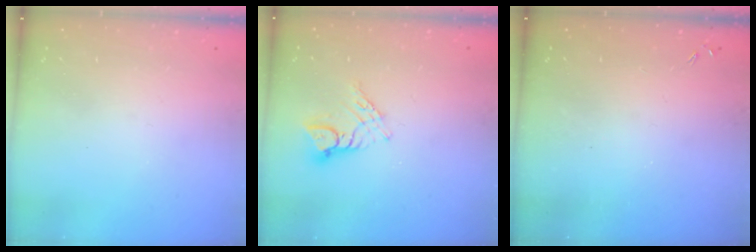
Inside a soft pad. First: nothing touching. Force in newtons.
{"total": 8.8, "press": 8.8, "slide": 0.6}
{"total": 0.0}